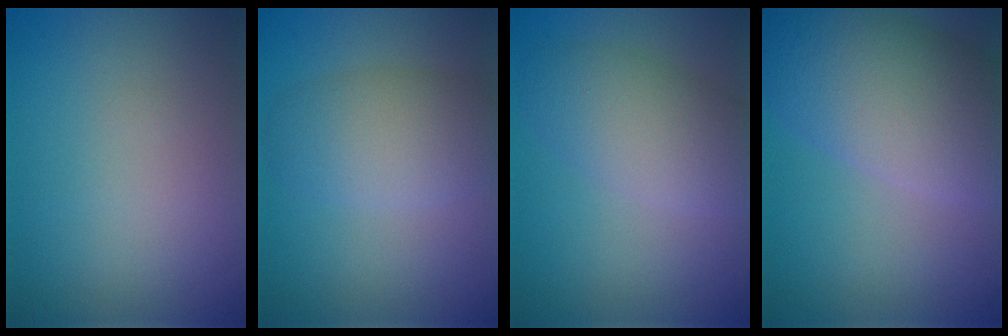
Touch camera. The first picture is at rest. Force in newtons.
{"total": 4.8, "press": 4.8, "slide": 0.1}
{"total": 3.7, "press": 3.7, "slide": 0.3}
{"total": 9.6, "press": 9.6, "slide": 0.5}